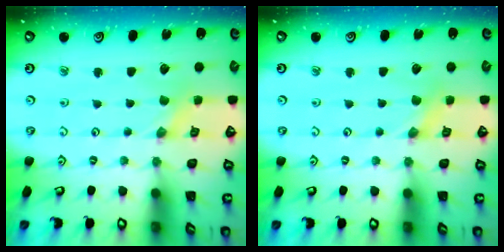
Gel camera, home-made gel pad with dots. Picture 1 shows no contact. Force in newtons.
{"total": 1.6, "press": 1.5, "slide": 0.3}